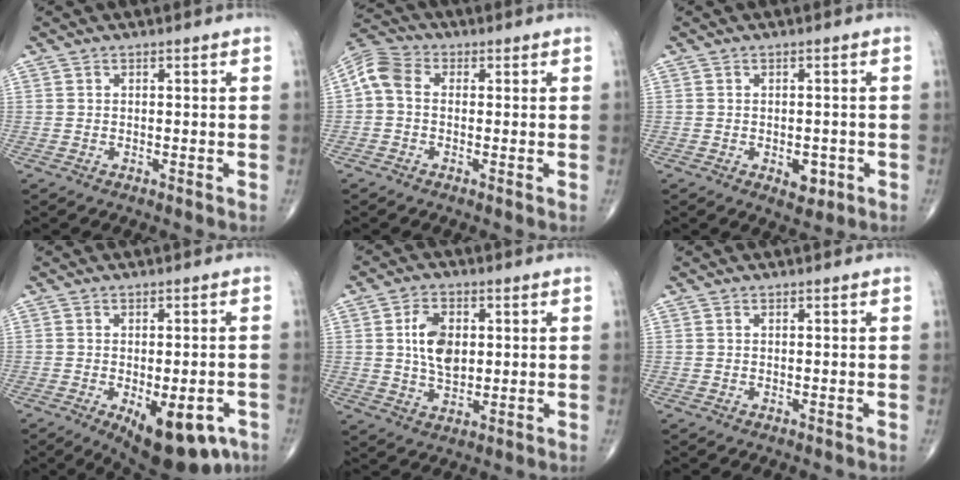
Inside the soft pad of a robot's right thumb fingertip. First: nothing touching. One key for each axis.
{"total": 5.9, "fx": 0.1, "fy": 4.3, "fz": 4.1, "tx": -0.078, "ty": 0.018, "tz": -0.012}
{"total": 3.4, "fx": -1.1, "fy": 2.0, "fz": 2.5, "tx": -0.021, "ty": 0.000, "tz": -0.008}
{"total": 13.8, "fx": -5.9, "fy": 6.2, "fz": 10.9, "tx": -0.118, "ty": 0.002, "tz": -0.065}
{"total": 8.2, "fx": 1.4, "fy": 5.1, "fz": 6.2, "tx": -0.099, "ty": -0.005, "tz": 0.027}
{"total": 0.0}